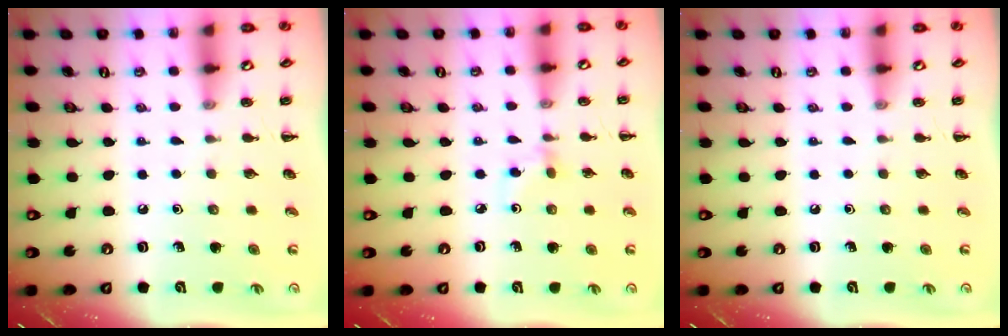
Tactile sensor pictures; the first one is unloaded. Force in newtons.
{"total": 2.6, "press": 2.4, "slide": 1.1}
{"total": 0.0}